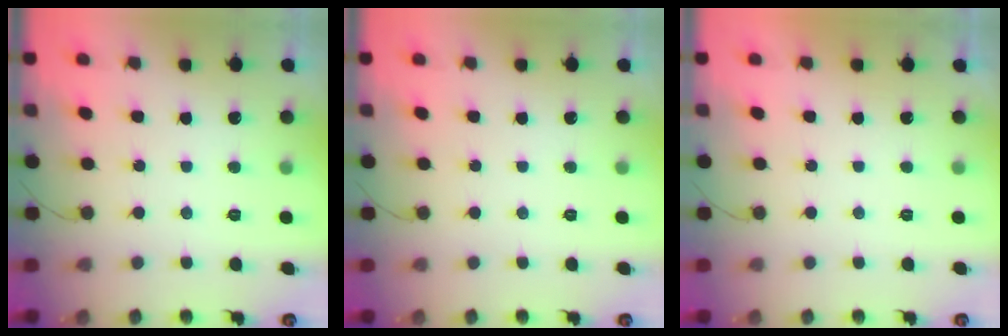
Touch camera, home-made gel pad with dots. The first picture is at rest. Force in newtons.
{"total": 0.0}
{"total": 2.4, "press": 2.3, "slide": 0.4}